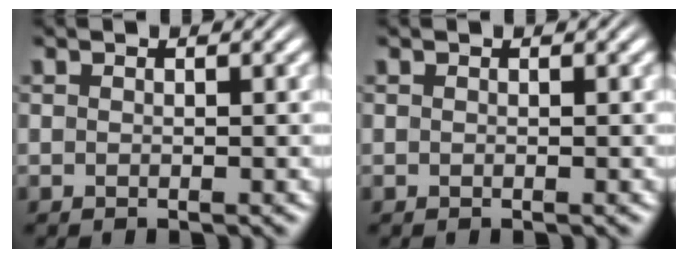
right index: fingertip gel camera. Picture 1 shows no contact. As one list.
[{"total": 0.0}]